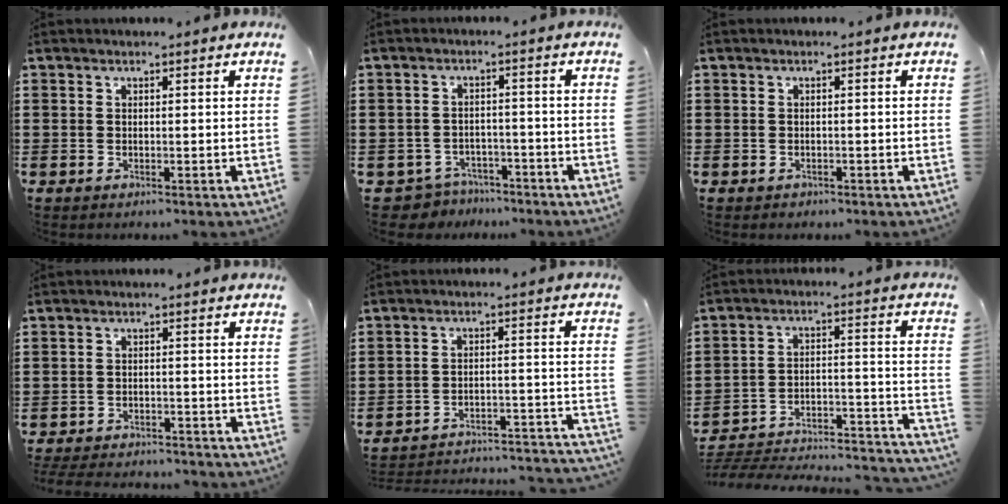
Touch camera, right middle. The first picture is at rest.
{"total": 3.7, "force": [-3.5, 1.0, -0.2], "torque": [-0.014, 0.000, -0.079]}
{"total": 0.5, "force": [-0.4, 0.3, -0.1], "torque": [0.001, 0.005, -0.010]}
{"total": 3.5, "force": [-3.5, 0.6, 0.1], "torque": [-0.013, 0.000, -0.076]}
{"total": 3.1, "force": [-3.0, 0.3, 0.9], "torque": [-0.023, -0.014, -0.069]}
{"total": 3.6, "force": [-3.2, 1.0, 1.3], "torque": [-0.029, -0.009, -0.071]}